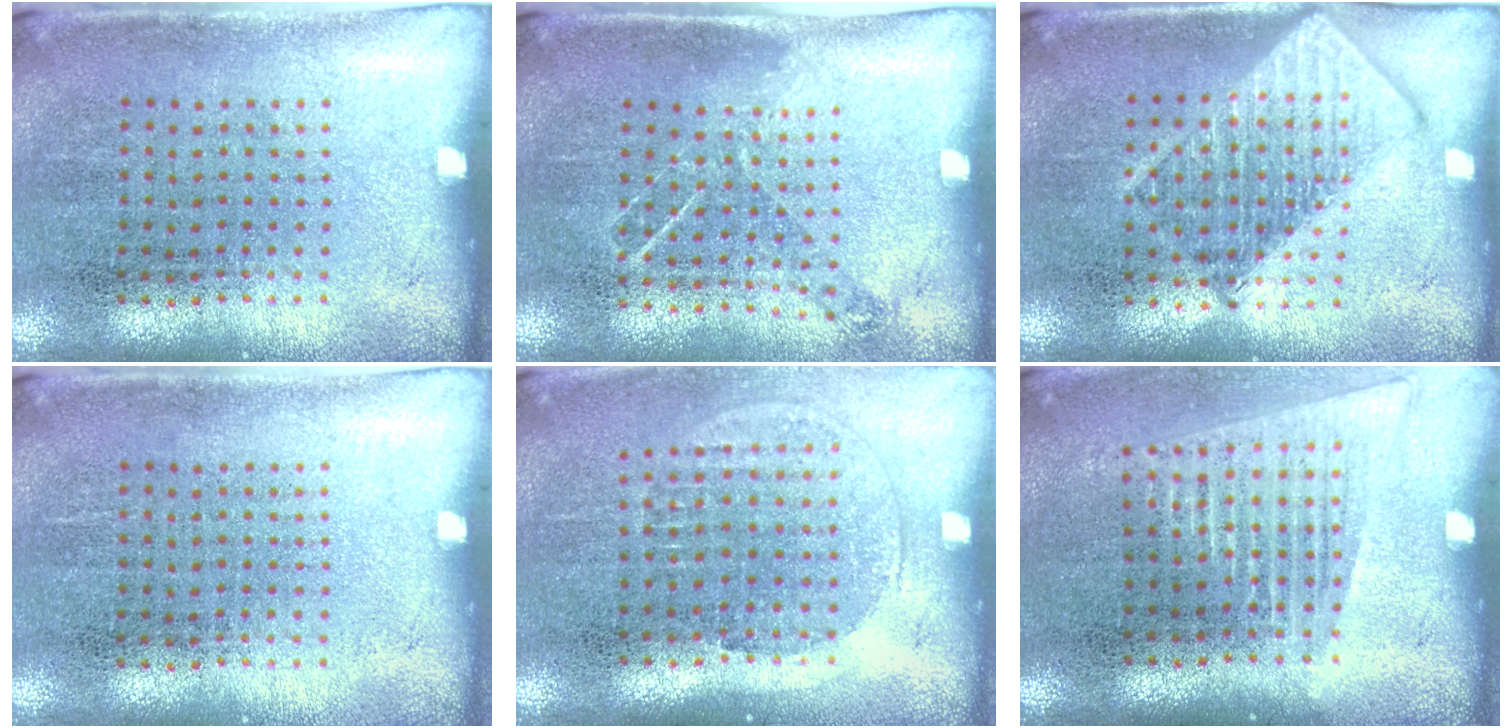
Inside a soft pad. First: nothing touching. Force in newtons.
{"total": 0.8, "press": 0.8, "slide": 0.2}
{"total": 2.7, "press": 2.7, "slide": 0.3}
{"total": 0.0}
{"total": 1.3, "press": 1.2, "slide": 0.6}
{"total": 1.4, "press": 1.3, "slide": 0.6}